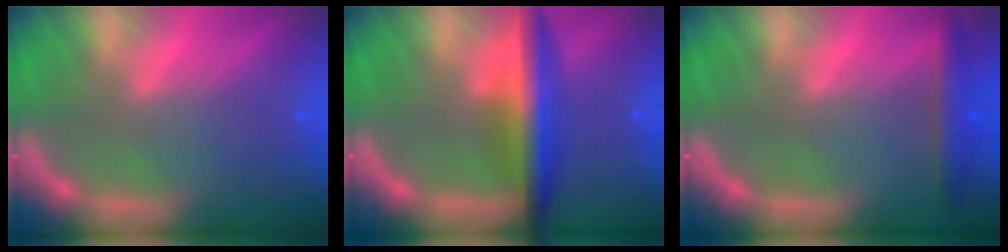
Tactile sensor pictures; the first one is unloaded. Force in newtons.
{"total": 6.6}
{"total": 3.5}